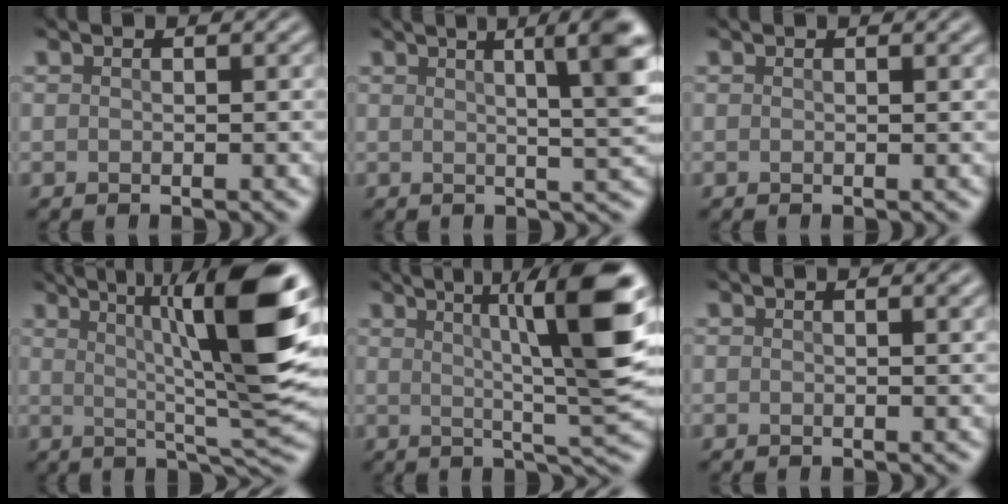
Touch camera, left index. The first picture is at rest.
{"total": 7.3, "force": [2.3, 1.8, 6.7], "torque": [-0.053, 0.018, 0.025]}
{"total": 0.8, "force": [0.4, 0.3, 0.7], "torque": [-0.005, 0.005, 0.005]}
{"total": 12.0, "force": [3.2, 2.0, 11.4], "torque": [-0.153, 0.010, 0.049]}
{"total": 10.8, "force": [2.9, 1.8, 10.2], "torque": [-0.127, 0.013, 0.042]}
{"total": 1.2, "force": [0.6, 0.4, 1.0], "torque": [-0.008, 0.003, 0.007]}